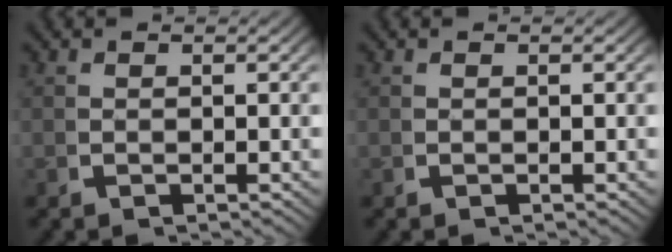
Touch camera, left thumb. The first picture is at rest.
{"total": 0.0}